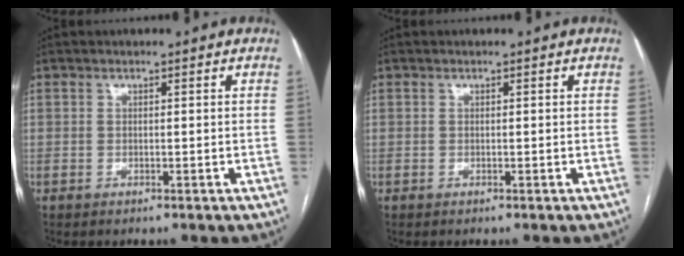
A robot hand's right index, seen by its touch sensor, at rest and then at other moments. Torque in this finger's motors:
{"motor_torque": [0.00, 0.00, 0.00, 0.00]}